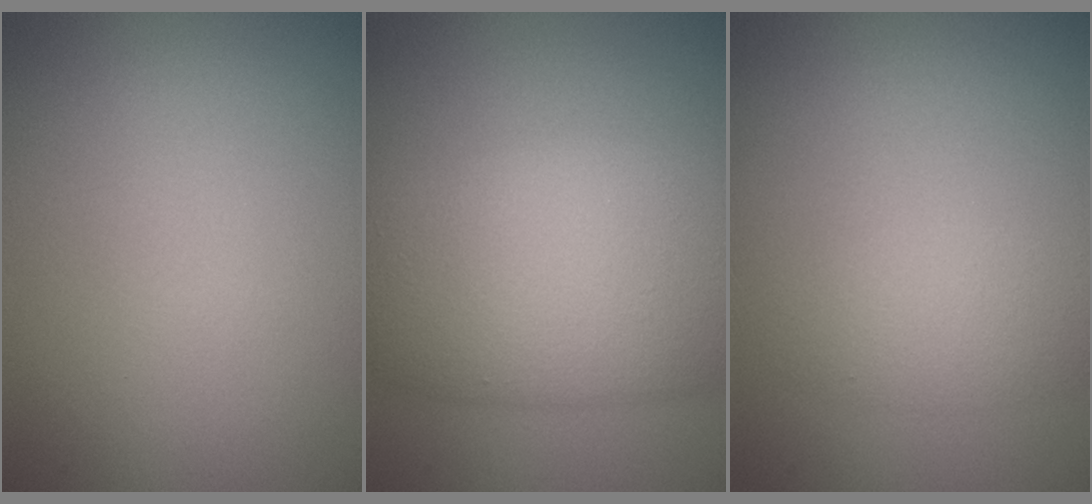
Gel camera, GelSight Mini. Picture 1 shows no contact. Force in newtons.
{"total": 9.6, "press": 9.6, "slide": 0.4}
{"total": 2.5, "press": 2.5, "slide": 0.2}